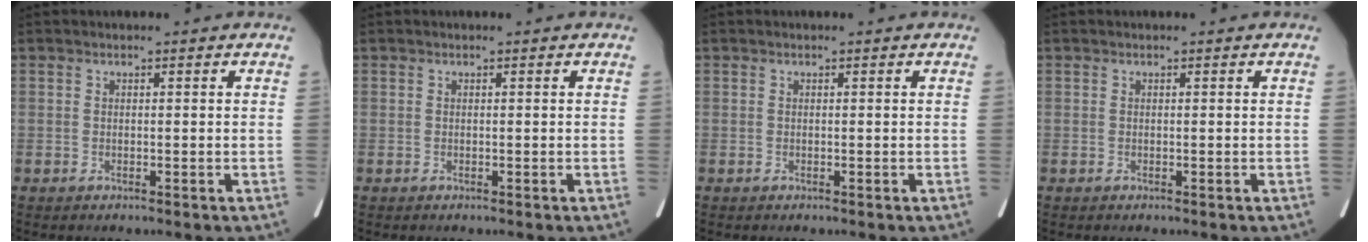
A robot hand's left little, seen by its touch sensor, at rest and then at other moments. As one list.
[{"total": 0.0}, {"total": 0.0}, {"total": 0.0}]